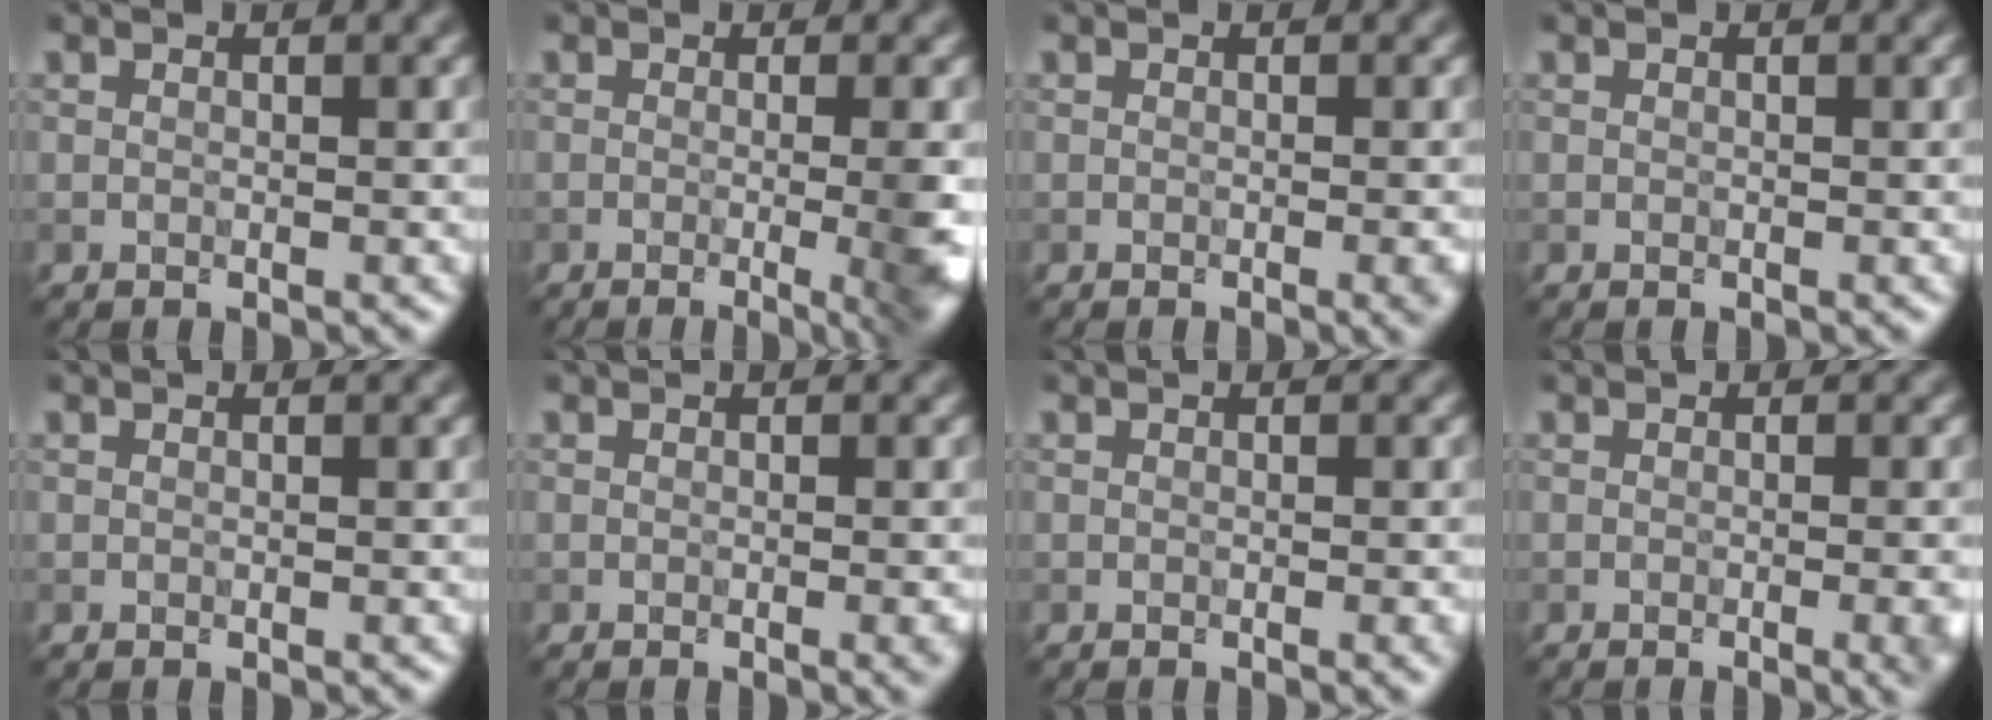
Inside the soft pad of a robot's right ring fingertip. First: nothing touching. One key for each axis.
{"total": 9.0, "fx": -1.2, "fy": 3.5, "fz": 8.2, "tx": -0.030, "ty": 0.012, "tz": -0.013}
{"total": 2.2, "fx": -0.6, "fy": 0.8, "fz": 2.0, "tx": 0.000, "ty": 0.002, "tz": -0.004}
{"total": 0.0}
{"total": 0.0}
{"total": 1.9, "fx": -0.5, "fy": 0.7, "fz": 1.7, "tx": -0.001, "ty": 0.000, "tz": -0.005}
{"total": 1.6, "fx": -0.3, "fy": 0.6, "fz": 1.4, "tx": 0.000, "ty": 0.000, "tz": -0.004}
{"total": 4.1, "fx": -0.9, "fy": 1.6, "fz": 3.7, "tx": -0.007, "ty": 0.007, "tz": -0.006}